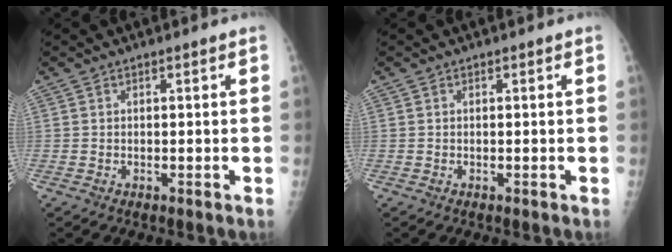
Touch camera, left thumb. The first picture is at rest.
{"total": 0.0}